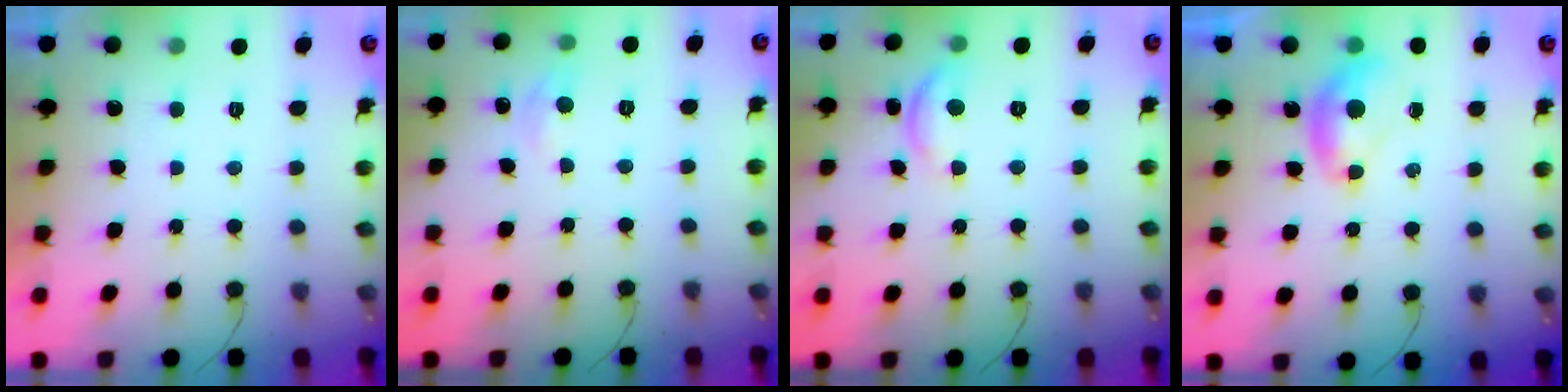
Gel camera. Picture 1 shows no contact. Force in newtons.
{"total": 4.8, "press": 4.7, "slide": 0.6}
{"total": 8.0, "press": 8.0, "slide": 0.4}
{"total": 6.3, "press": 6.3, "slide": 1.0}